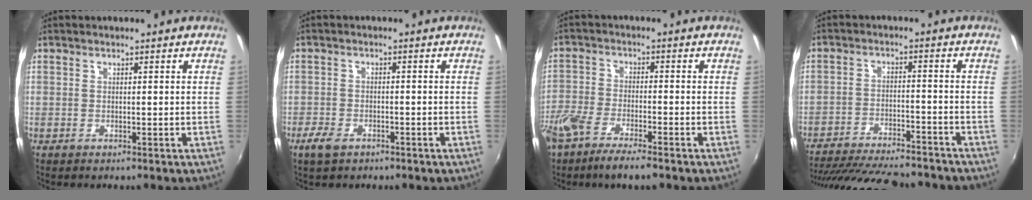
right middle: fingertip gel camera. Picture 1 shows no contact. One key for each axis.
{"total": 4.5, "fx": -2.9, "fy": 2.4, "fz": 2.4, "tx": -0.062, "ty": -0.008, "tz": -0.050}
{"total": 8.6, "fx": -6.4, "fy": 1.9, "fz": 5.4, "tx": -0.132, "ty": -0.023, "tz": -0.127}
{"total": 22.2, "fx": -19.3, "fy": 5.3, "fz": 9.6, "tx": -0.190, "ty": -0.018, "tz": -0.274}